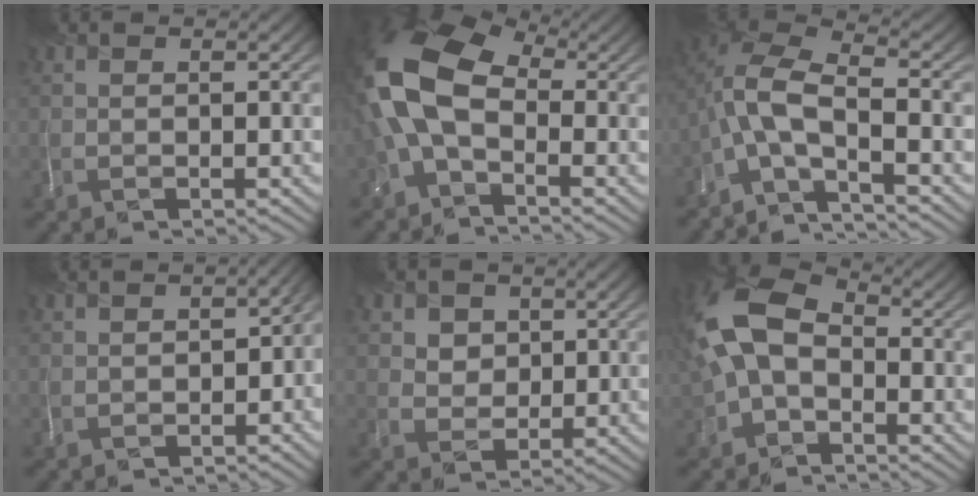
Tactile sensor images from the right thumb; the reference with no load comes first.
{"total": 12.0, "force": [-0.2, 7.0, 9.8], "torque": [-0.225, 0.009, -0.023]}
{"total": 8.7, "force": [-3.5, 3.3, 7.3], "torque": [-0.145, 0.002, -0.082]}
{"total": 2.7, "force": [-0.9, 1.6, 2.0], "torque": [-0.025, -0.009, -0.008]}
{"total": 3.4, "force": [1.7, 2.9, 0.6], "torque": [-0.025, -0.018, 0.038]}
{"total": 10.0, "force": [-0.3, 6.6, 7.6], "torque": [-0.191, 0.010, -0.019]}